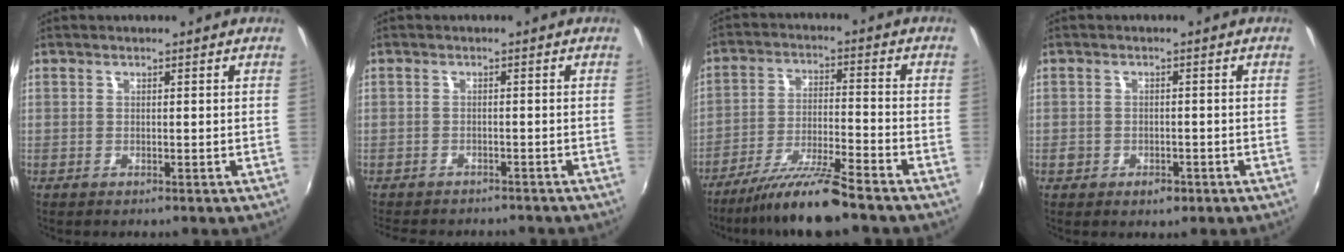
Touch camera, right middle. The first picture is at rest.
{"total": 5.5, "force": [-4.8, 2.3, 1.4], "torque": [-0.042, -0.002, -0.072]}
{"total": 10.3, "force": [-8.8, -0.5, 5.4], "torque": [-0.115, -0.004, -0.157]}
{"total": 3.2, "force": [-1.6, 2.3, 1.6], "torque": [-0.030, -0.002, -0.023]}